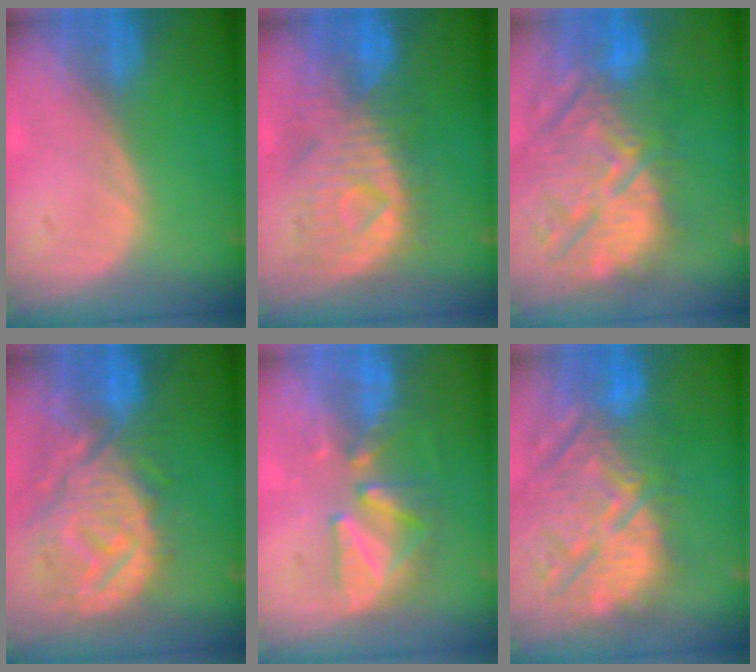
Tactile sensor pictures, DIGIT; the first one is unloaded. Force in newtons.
{"total": 10.6, "press": 9.5, "slide": 4.8}
{"total": 14.6, "press": 12.7, "slide": 7.2}
{"total": 12.8, "press": 11.2, "slide": 6.1}
{"total": 7.8, "press": 7.6, "slide": 1.4}
{"total": 14.6, "press": 12.7, "slide": 7.2}